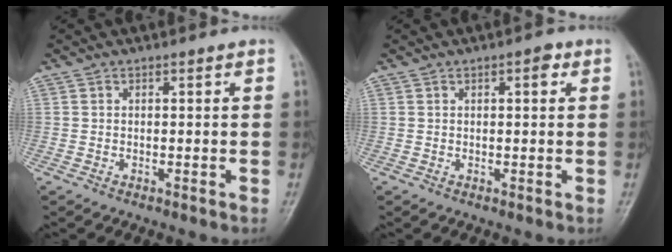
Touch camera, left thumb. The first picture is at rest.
{"total": 2.1, "force": [0.9, 0.8, 1.8], "torque": [-0.022, 0.001, 0.010]}